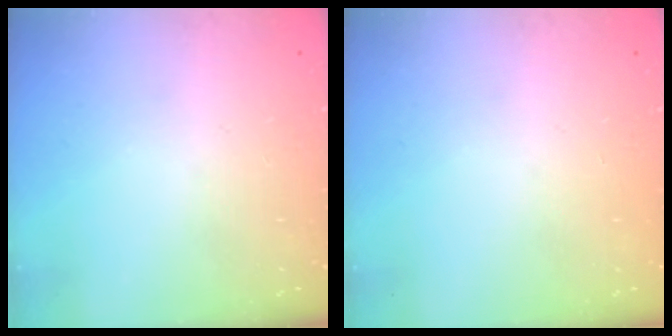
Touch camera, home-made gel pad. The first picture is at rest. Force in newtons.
{"total": 0.0}